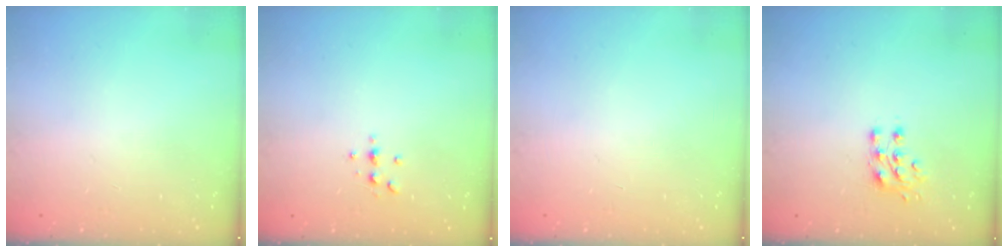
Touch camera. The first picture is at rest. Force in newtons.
{"total": 3.1, "press": 3.1, "slide": 0.5}
{"total": 0.0}
{"total": 7.1, "press": 7.1, "slide": 0.8}